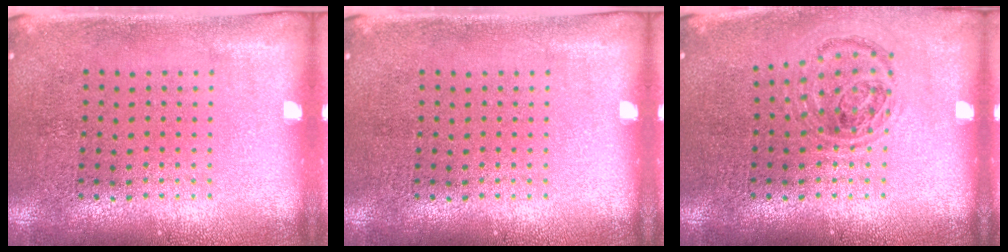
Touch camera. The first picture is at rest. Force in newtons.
{"total": 0.0}
{"total": 0.9, "press": 0.9, "slide": 0.2}